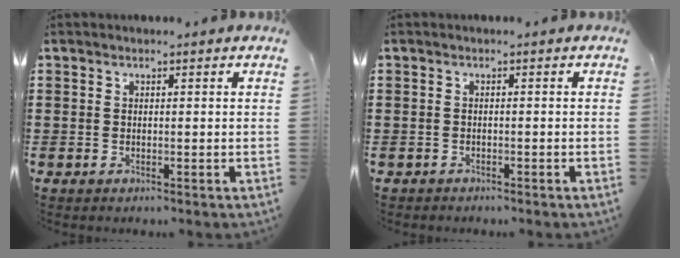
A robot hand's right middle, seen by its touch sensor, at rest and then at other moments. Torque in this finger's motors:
{"motor_torque": [0.05, 0.02, 0.01, -0.01]}